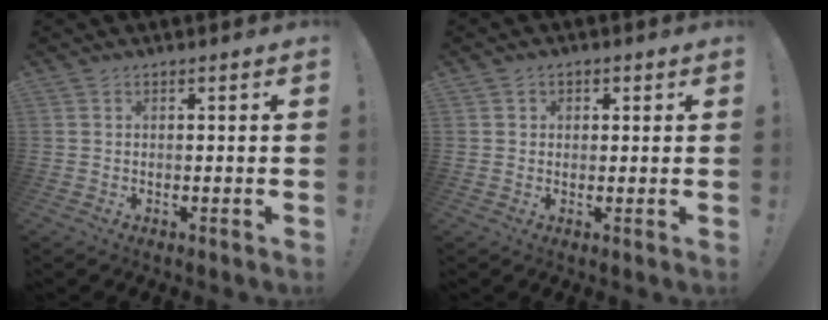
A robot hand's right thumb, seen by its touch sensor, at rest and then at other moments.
{"total": 1.9, "force": [0.2, 1.8, 0.4], "torque": [0.000, 0.002, 0.002]}